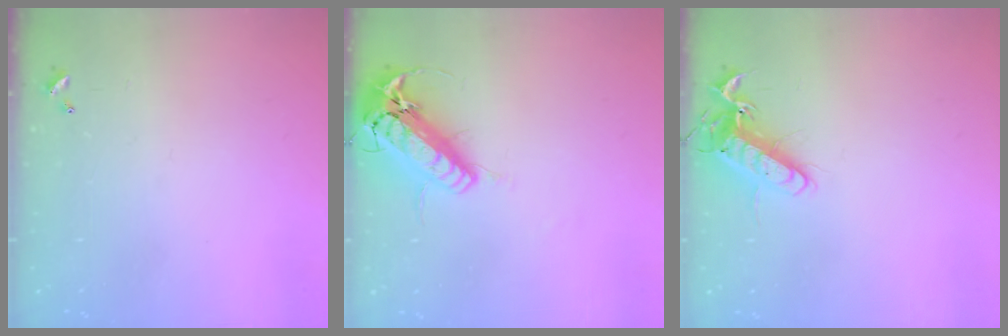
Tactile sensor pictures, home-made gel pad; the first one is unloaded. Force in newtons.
{"total": 18.2, "press": 17.8, "slide": 3.8}
{"total": 13.2, "press": 13.2, "slide": 1.3}